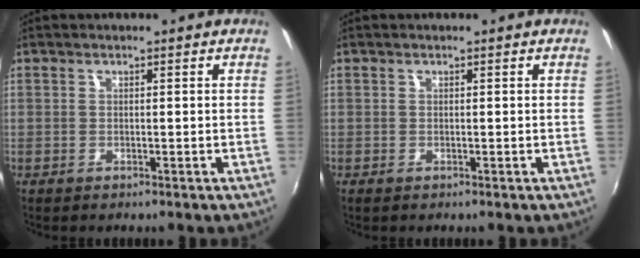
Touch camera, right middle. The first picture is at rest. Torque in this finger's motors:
{"motor_torque": [0.02, -0.05, -0.01, 0.00]}